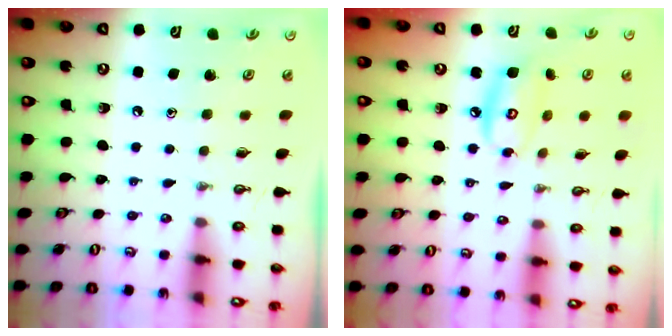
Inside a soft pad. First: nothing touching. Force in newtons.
{"total": 9.0, "press": 9.0, "slide": 0.6}